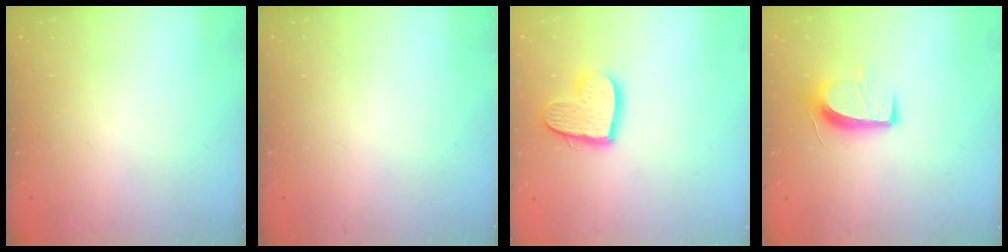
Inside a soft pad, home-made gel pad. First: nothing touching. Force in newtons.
{"total": 0.0}
{"total": 12.5, "press": 12.4, "slide": 1.1}
{"total": 9.8, "press": 9.8, "slide": 0.7}